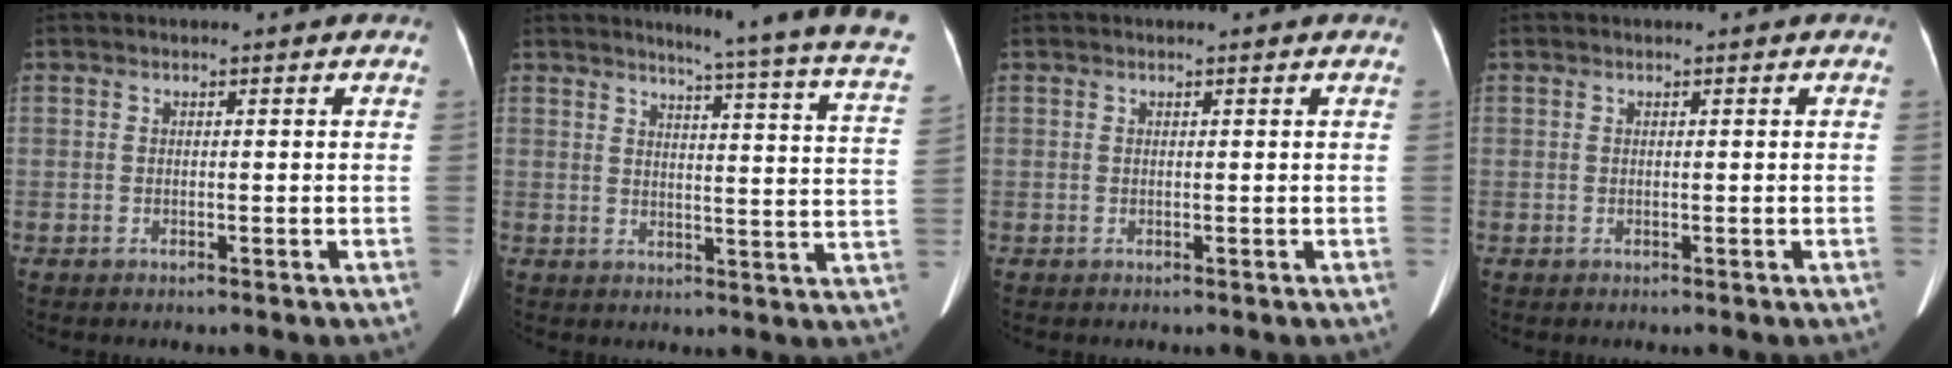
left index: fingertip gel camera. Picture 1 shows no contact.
{"total": 18.6, "force": [16.3, -1.5, 8.7], "torque": [-0.115, -0.085, 0.175]}
{"total": 0.0}
{"total": 0.0}